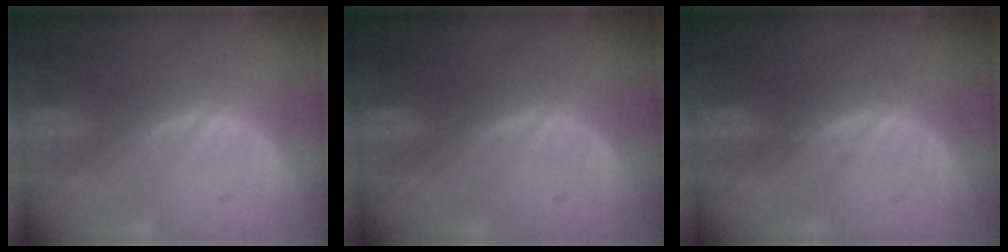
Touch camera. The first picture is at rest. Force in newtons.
{"total": 0.0}
{"total": 0.6, "press": 0.6, "slide": 0.3}